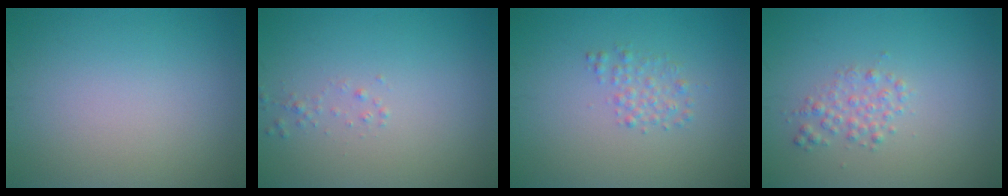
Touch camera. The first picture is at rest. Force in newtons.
{"total": 0.7, "press": 0.6, "slide": 0.1}
{"total": 1.5, "press": 1.5, "slide": 0.0}
{"total": 1.7, "press": 1.7, "slide": 0.0}